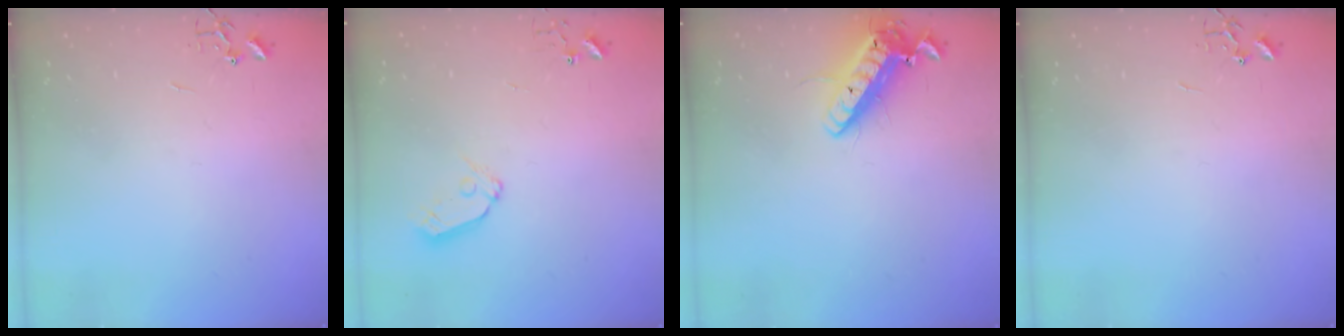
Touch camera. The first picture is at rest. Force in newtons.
{"total": 7.0, "press": 7.0, "slide": 0.6}
{"total": 14.7, "press": 14.4, "slide": 2.9}
{"total": 0.0}